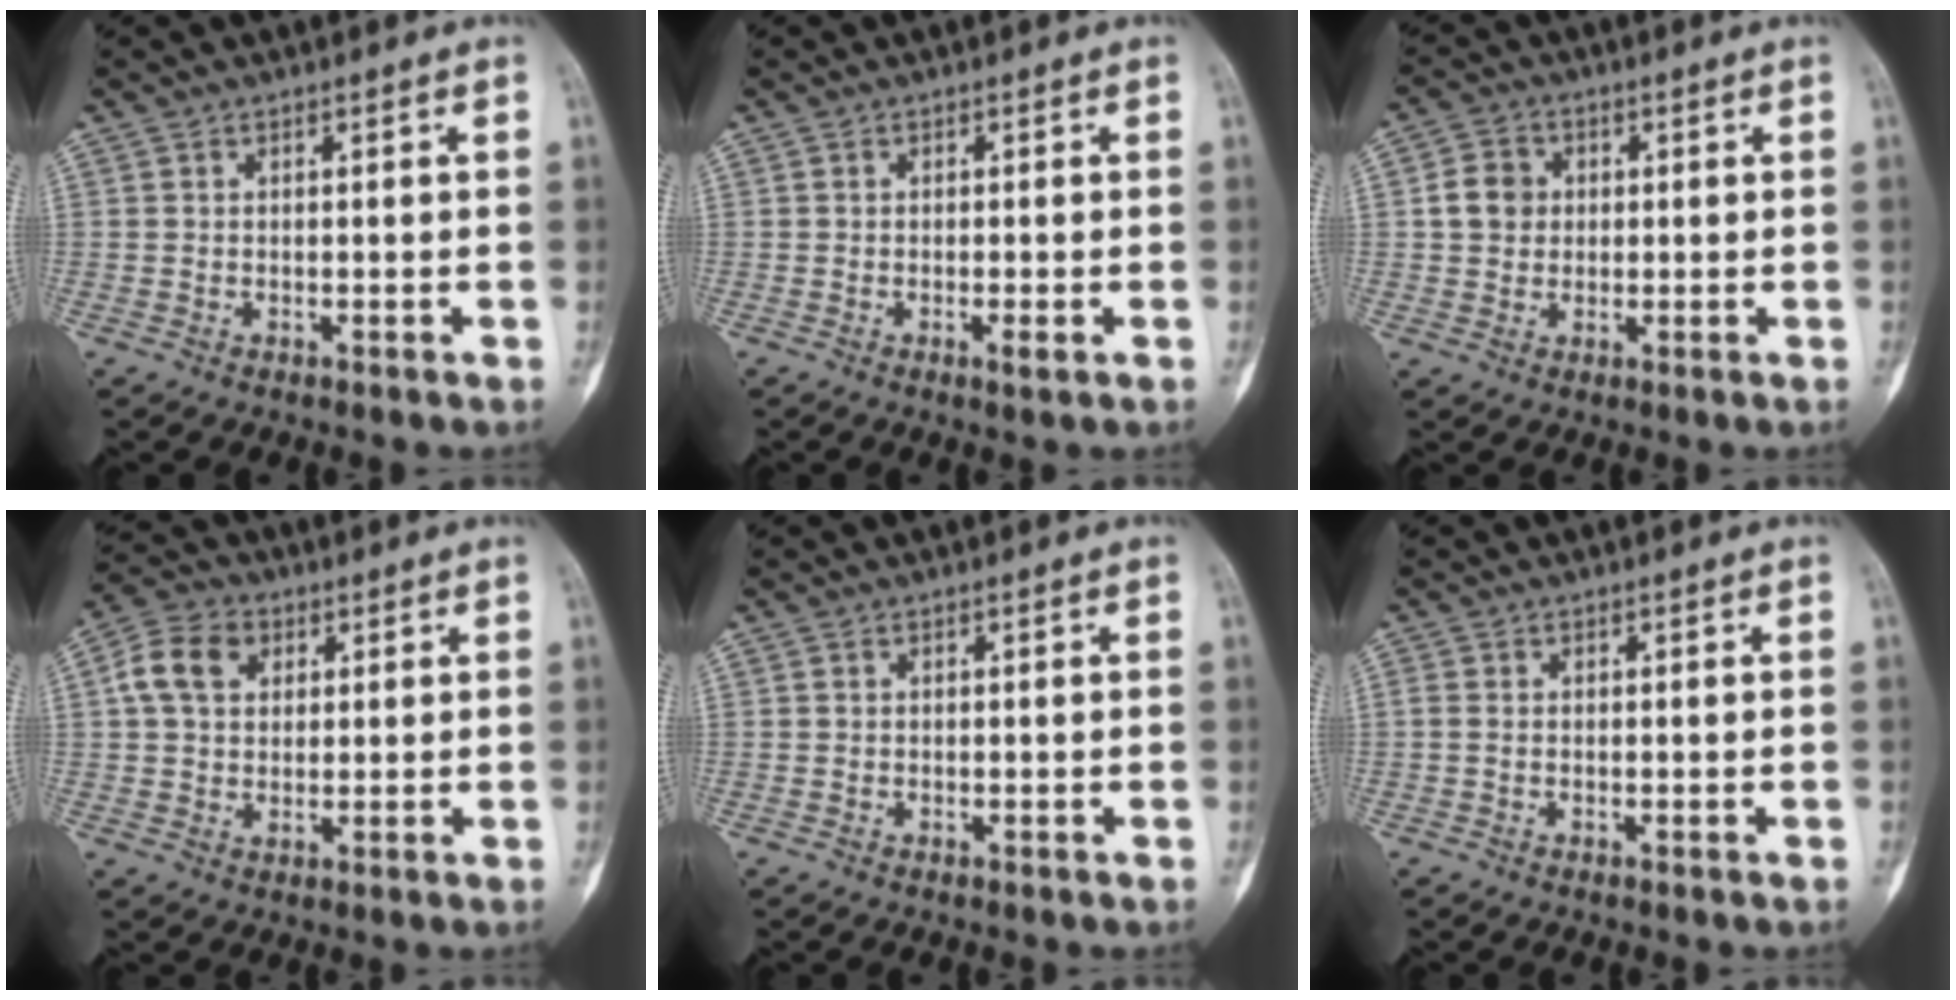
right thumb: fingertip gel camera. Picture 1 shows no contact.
{"total": 1.5, "force": [-0.6, 0.1, 1.4], "torque": [-0.023, -0.005, -0.012]}
{"total": 5.6, "force": [0.7, 4.9, 2.4], "torque": [-0.024, 0.004, 0.006]}
{"total": 8.7, "force": [2.5, 6.6, 5.1], "torque": [-0.082, 0.009, 0.039]}
{"total": 0.0}
{"total": 0.8, "force": [-0.1, 0.6, 0.6], "torque": [-0.014, -0.001, -0.004]}